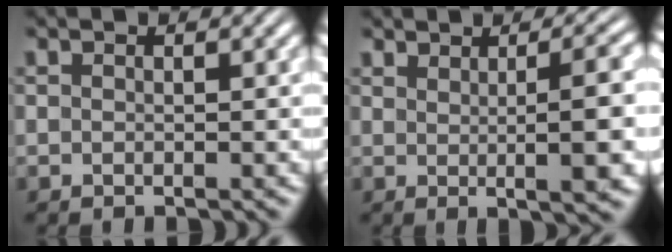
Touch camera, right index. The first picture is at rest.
{"total": 3.8, "force": [1.0, -0.3, 3.7], "torque": [-0.046, 0.003, 0.021]}